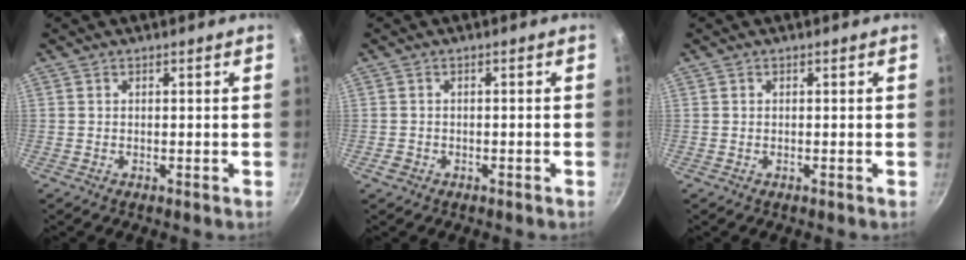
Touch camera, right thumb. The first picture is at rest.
{"total": 1.5, "force": [-0.9, 1.1, 0.5], "torque": [-0.014, 0.015, -0.008]}
{"total": 0.0}